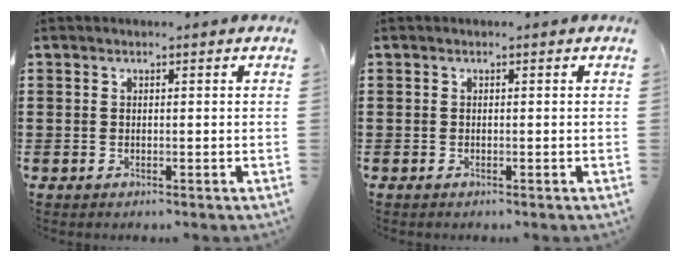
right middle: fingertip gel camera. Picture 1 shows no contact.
{"total": 0.0}